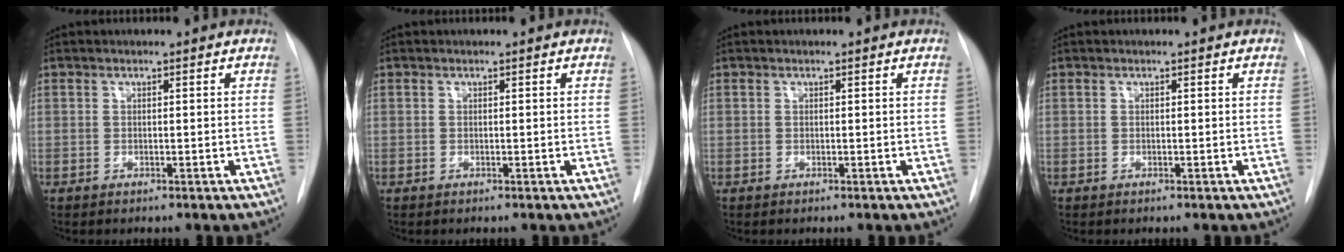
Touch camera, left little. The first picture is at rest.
{"total": 0.0}
{"total": 0.0}
{"total": 0.0}